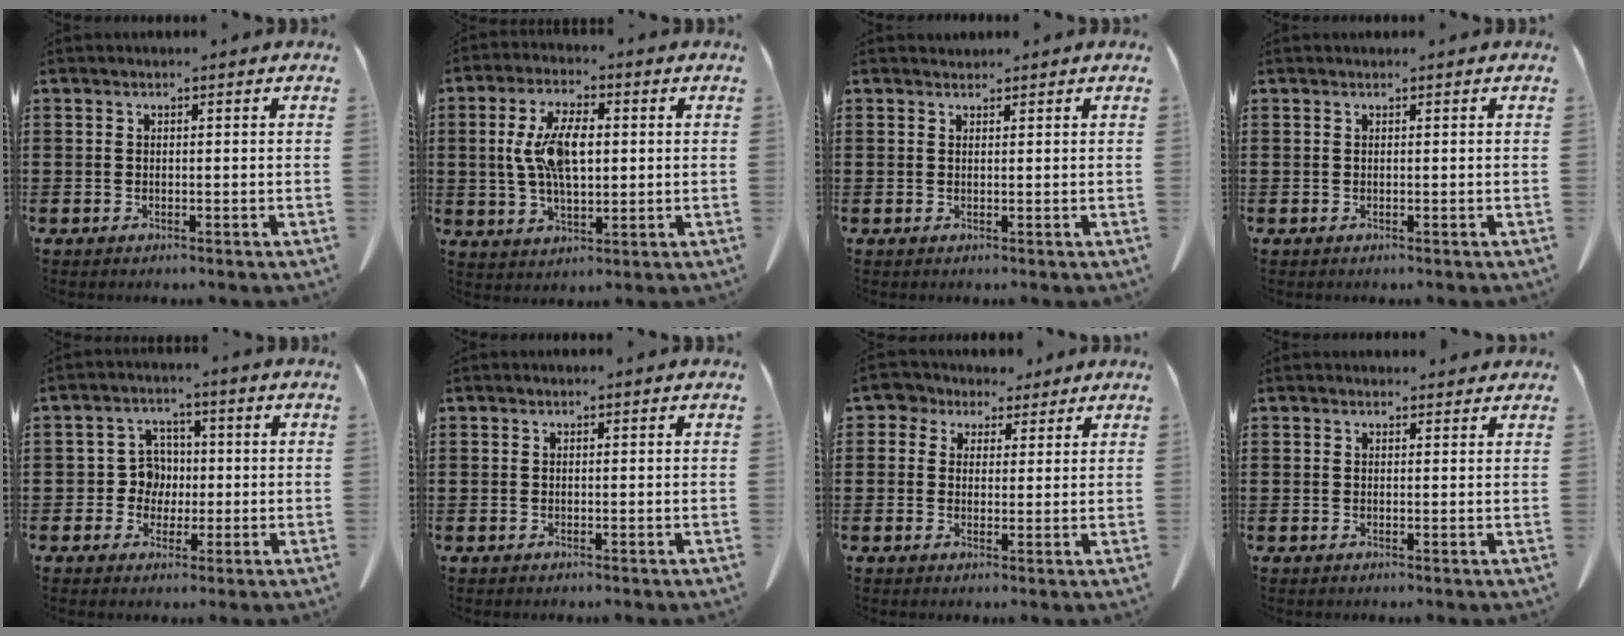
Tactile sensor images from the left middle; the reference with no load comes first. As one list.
[{"total": 9.2, "force": [1.1, 4.1, 8.2], "torque": [-0.171, 0.012, 0.015]}, {"total": 0.9, "force": [0.8, 0.2, 0.1], "torque": [-0.003, 0.001, 0.016]}, {"total": 0.0}, {"total": 4.8, "force": [-0.2, 4.4, 1.8], "torque": [-0.051, 0.014, -0.007]}, {"total": 0.0}, {"total": 4.1, "force": [2.9, 2.8, 0.6], "torque": [-0.026, -0.001, 0.050]}, {"total": 1.3, "force": [1.2, 0.4, 0.2], "torque": [0.000, -0.002, 0.022]}]